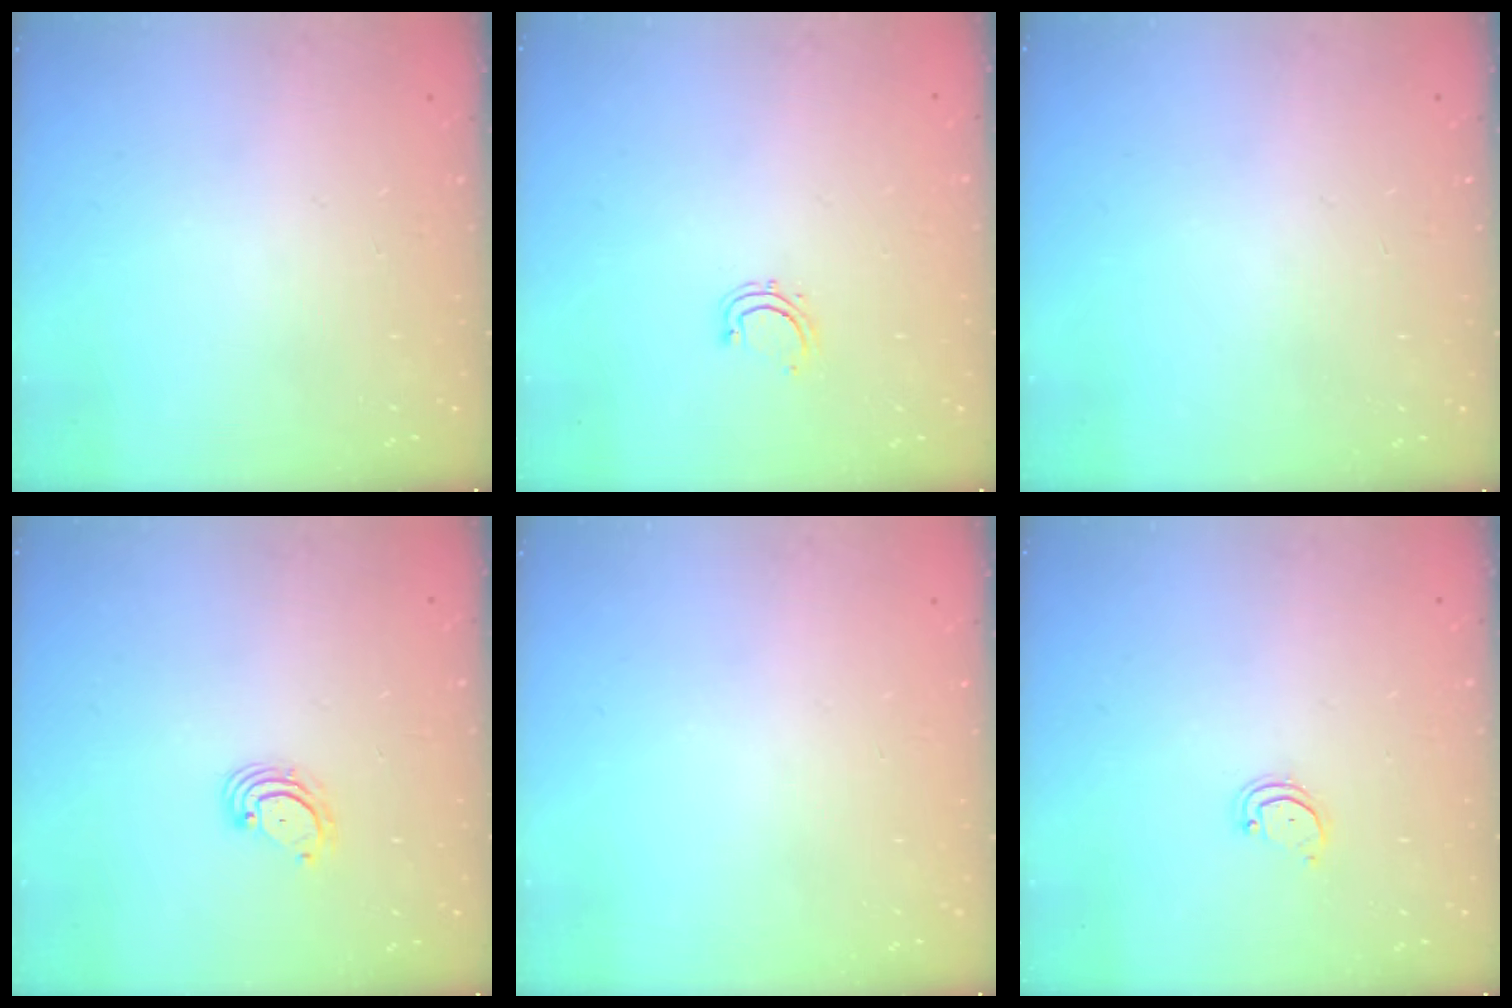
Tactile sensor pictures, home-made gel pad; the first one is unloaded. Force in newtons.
{"total": 4.2, "press": 4.1, "slide": 0.9}
{"total": 0.0}
{"total": 3.2, "press": 3.1, "slide": 0.4}
{"total": 0.0}
{"total": 2.6, "press": 2.6, "slide": 0.2}